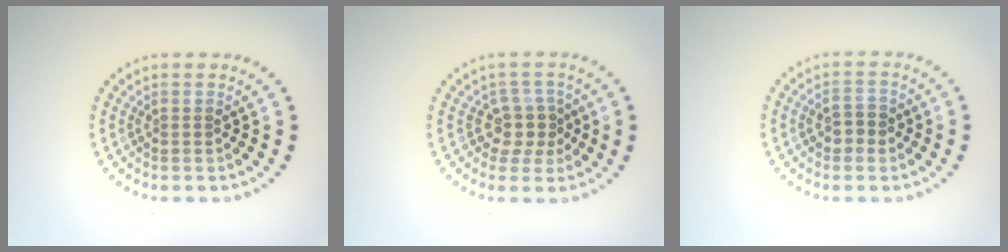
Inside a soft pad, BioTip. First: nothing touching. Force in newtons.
{"total": 2.5, "press": 1.9, "slide": 1.6}
{"total": 2.0, "press": 2.0, "slide": 0.3}